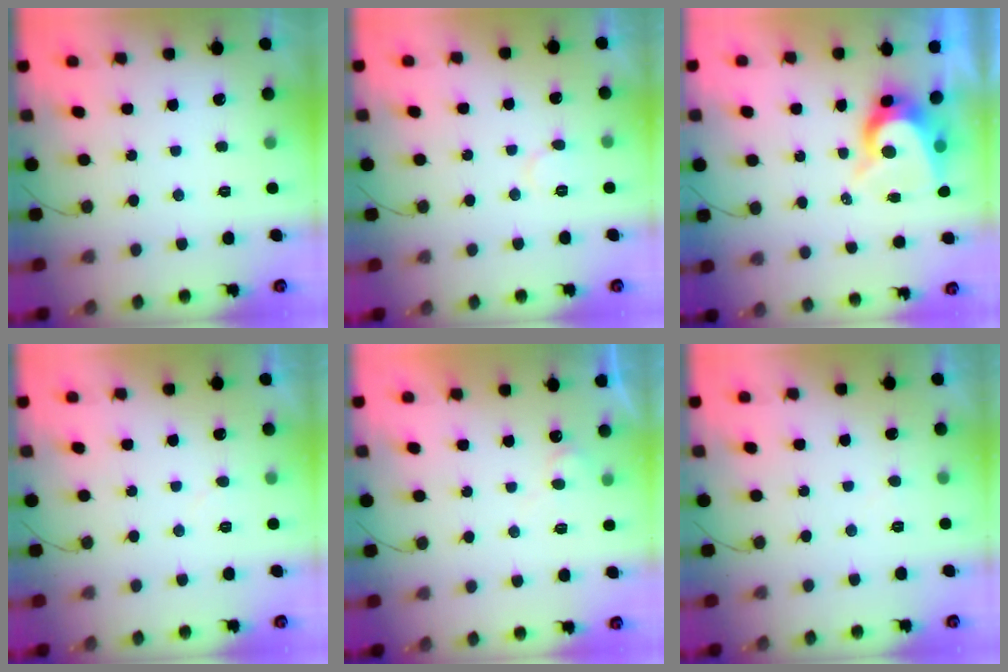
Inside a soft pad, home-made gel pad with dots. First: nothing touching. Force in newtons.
{"total": 5.6, "press": 5.6, "slide": 0.7}
{"total": 8.0, "press": 8.0, "slide": 0.7}
{"total": 3.8, "press": 3.8, "slide": 0.2}
{"total": 5.5, "press": 5.5, "slide": 0.4}
{"total": 2.6, "press": 2.6, "slide": 0.3}